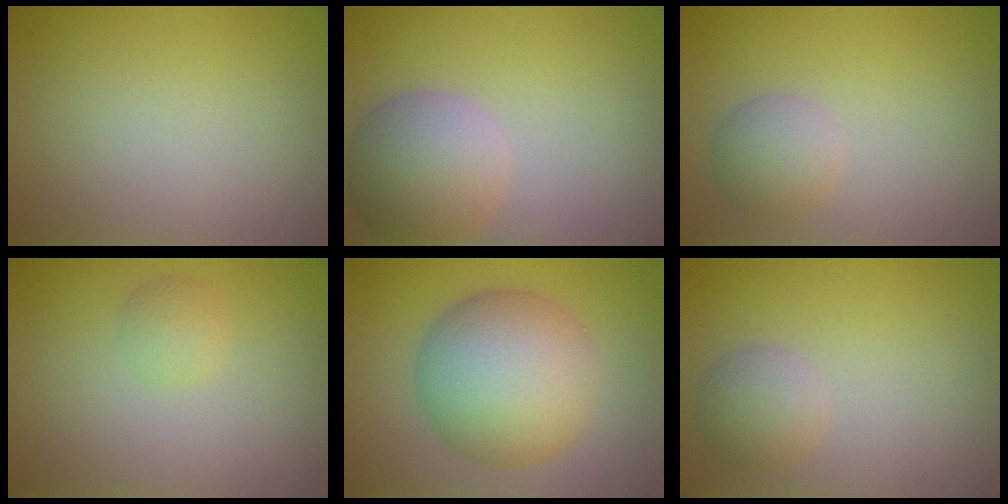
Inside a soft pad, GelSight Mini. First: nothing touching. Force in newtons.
{"total": 5.4, "press": 5.4, "slide": 0.5}
{"total": 2.4, "press": 2.4, "slide": 0.1}
{"total": 1.3, "press": 1.3, "slide": 0.0}
{"total": 9.2, "press": 9.2, "slide": 0.4}
{"total": 2.2, "press": 2.2, "slide": 0.1}